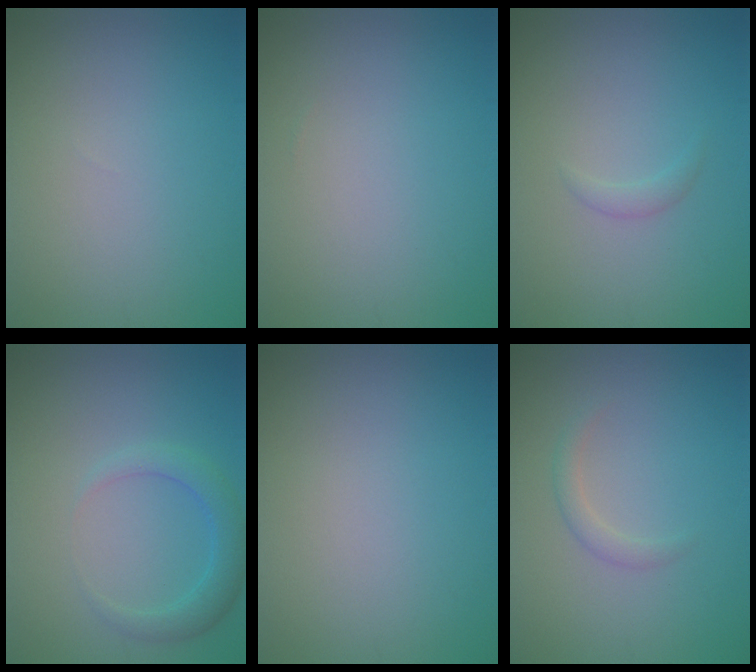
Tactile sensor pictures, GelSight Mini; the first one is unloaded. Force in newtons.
{"total": 0.0}
{"total": 0.8, "press": 0.8, "slide": 0.1}
{"total": 2.6, "press": 2.6, "slide": 0.2}
{"total": 0.0}
{"total": 1.3, "press": 1.3, "slide": 0.1}